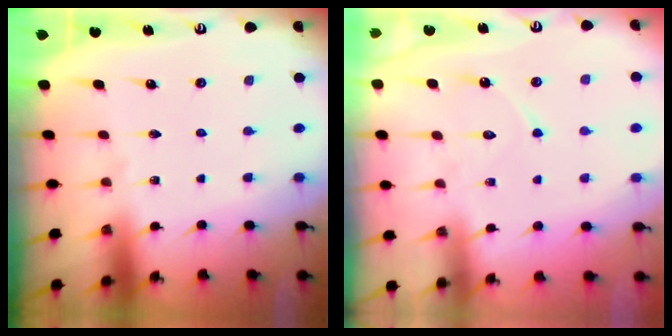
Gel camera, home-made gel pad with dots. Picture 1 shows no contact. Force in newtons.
{"total": 7.8, "press": 7.8, "slide": 0.7}